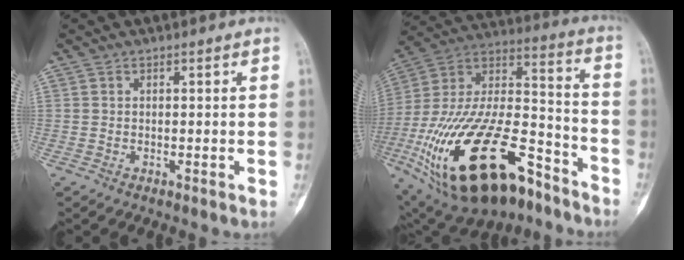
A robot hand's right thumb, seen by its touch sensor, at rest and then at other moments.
{"total": 34.7, "force": [-17.7, 16.1, 25.1], "torque": [-0.507, 0.051, -0.295]}